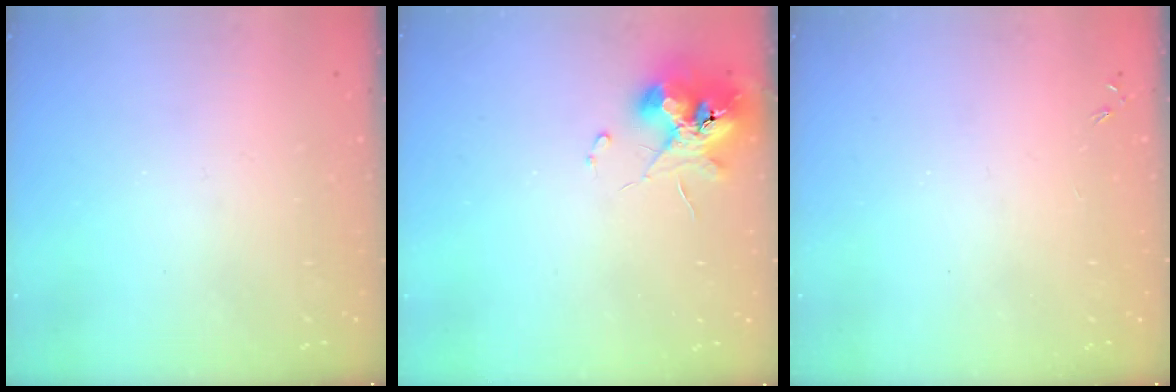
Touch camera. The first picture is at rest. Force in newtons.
{"total": 11.3, "press": 11.2, "slide": 0.9}
{"total": 0.0}